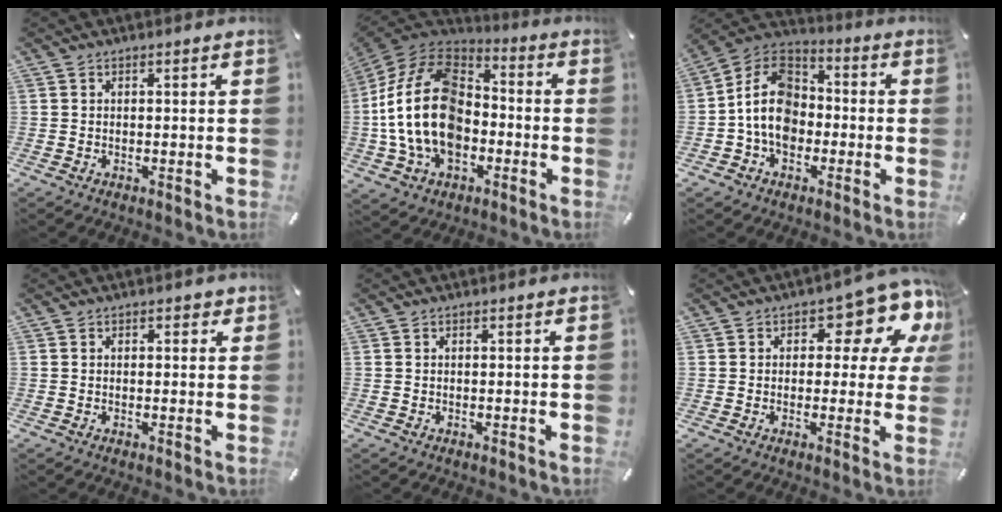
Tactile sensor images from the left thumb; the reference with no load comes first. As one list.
[{"total": 21.0, "force": [-3.9, 14.8, 14.3], "torque": [-0.312, 0.024, -0.071]}, {"total": 12.4, "force": [-3.2, 9.7, 7.0], "torque": [-0.162, 0.026, -0.062]}, {"total": 1.0, "force": [0.2, 0.8, 0.6], "torque": [-0.004, 0.003, 0.000]}, {"total": 0.0}, {"total": 12.3, "force": [5.8, 6.3, 8.8], "torque": [-0.098, -0.051, 0.094]}]